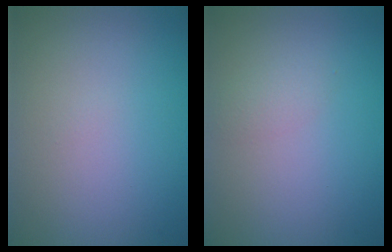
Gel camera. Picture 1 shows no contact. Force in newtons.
{"total": 1.1, "press": 1.1, "slide": 0.1}